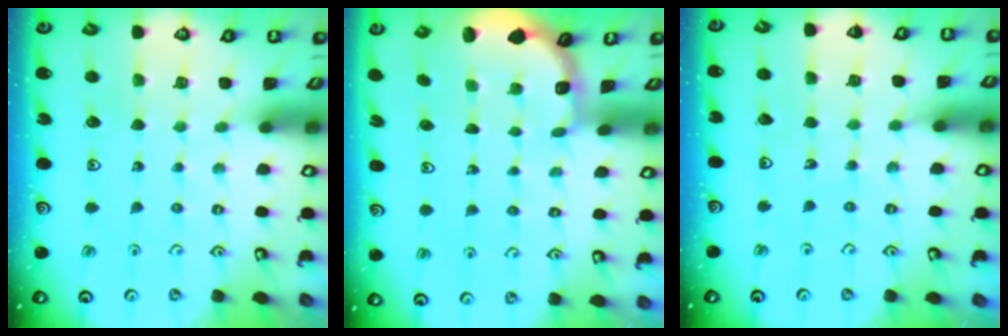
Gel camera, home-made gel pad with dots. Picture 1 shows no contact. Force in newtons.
{"total": 1.8, "press": 1.6, "slide": 0.7}
{"total": 2.5, "press": 2.5, "slide": 0.2}